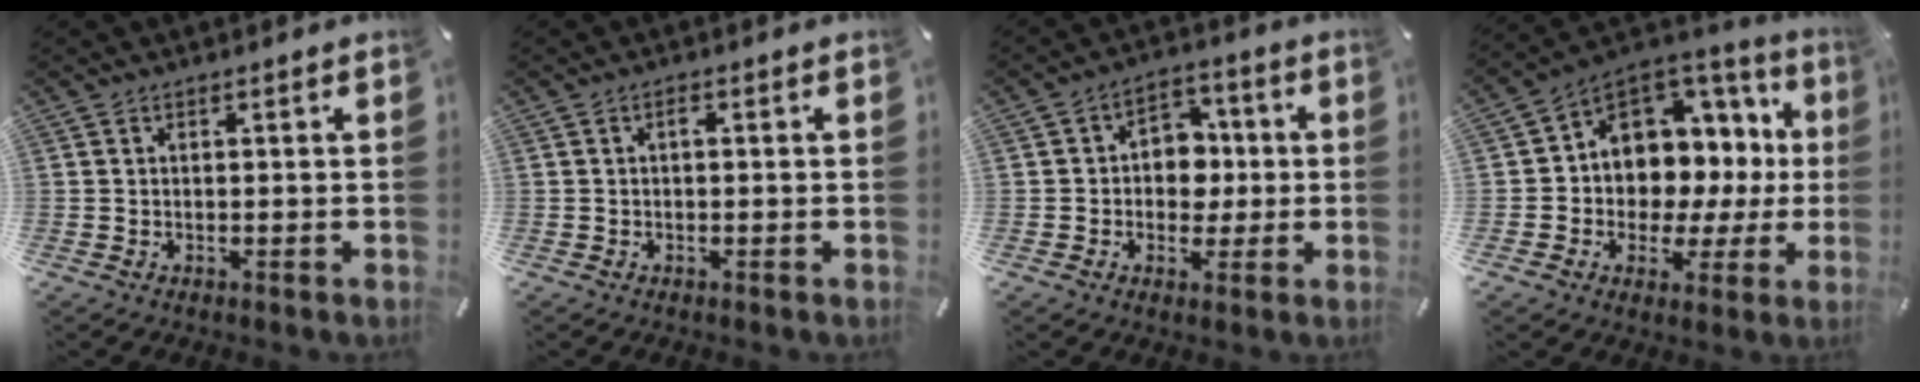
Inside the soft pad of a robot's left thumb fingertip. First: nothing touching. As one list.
[{"total": 0.8, "force": [0.0, 0.4, 0.7], "torque": [-0.015, 0.005, -0.003]}, {"total": 8.1, "force": [-0.6, 7.1, 3.7], "torque": [-0.049, 0.014, -0.011]}, {"total": 9.1, "force": [2.5, 8.3, 2.8], "torque": [-0.043, -0.054, 0.050]}]